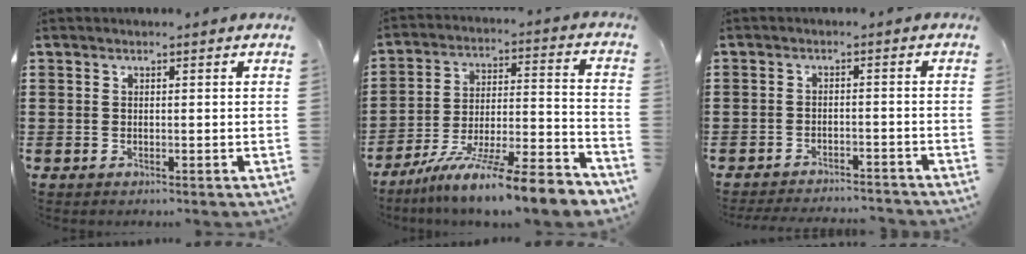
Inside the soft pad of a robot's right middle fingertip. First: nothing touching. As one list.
[{"total": 11.2, "force": [-9.4, -0.7, 6.0], "torque": [-0.093, 0.004, -0.179]}, {"total": 3.1, "force": [-3.1, 0.2, -0.2], "torque": [-0.001, 0.003, -0.067]}]